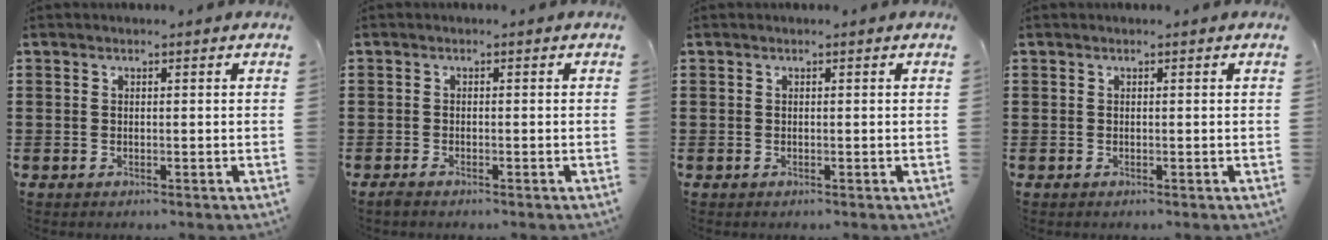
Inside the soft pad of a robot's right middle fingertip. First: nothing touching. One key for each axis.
{"total": 0.7, "fx": -0.6, "fy": 0.1, "fz": 0.4, "tx": -0.011, "ty": -0.006, "tz": -0.011}
{"total": 0.0}
{"total": 0.0}